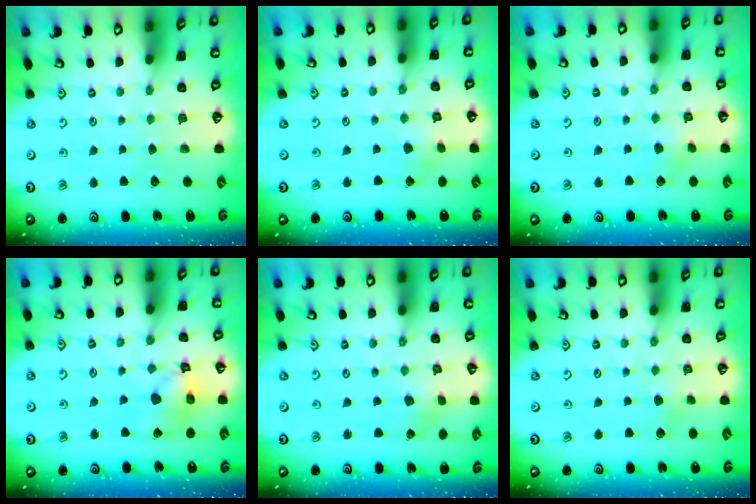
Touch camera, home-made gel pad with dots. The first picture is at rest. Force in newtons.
{"total": 2.8, "press": 2.8, "slide": 0.1}
{"total": 3.6, "press": 3.5, "slide": 0.9}
{"total": 13.2, "press": 13.1, "slide": 1.8}
{"total": 2.0, "press": 2.0, "slide": 0.4}
{"total": 2.1, "press": 2.0, "slide": 0.6}